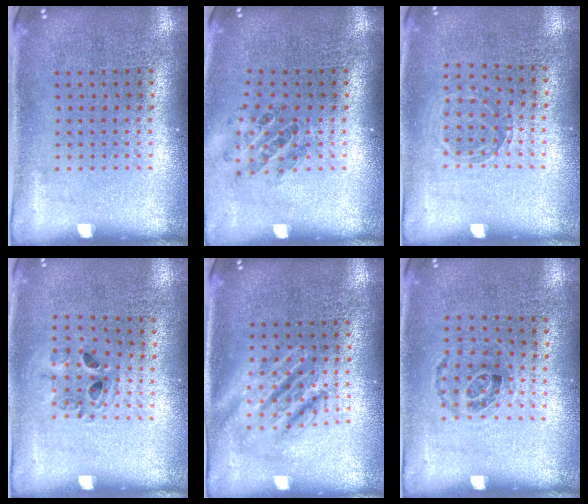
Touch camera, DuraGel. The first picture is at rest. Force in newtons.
{"total": 0.8, "press": 0.8, "slide": 0.1}
{"total": 0.8, "press": 0.8, "slide": 0.1}
{"total": 0.9, "press": 0.9, "slide": 0.2}
{"total": 2.6, "press": 2.6, "slide": 0.3}
{"total": 0.9, "press": 0.7, "slide": 0.6}